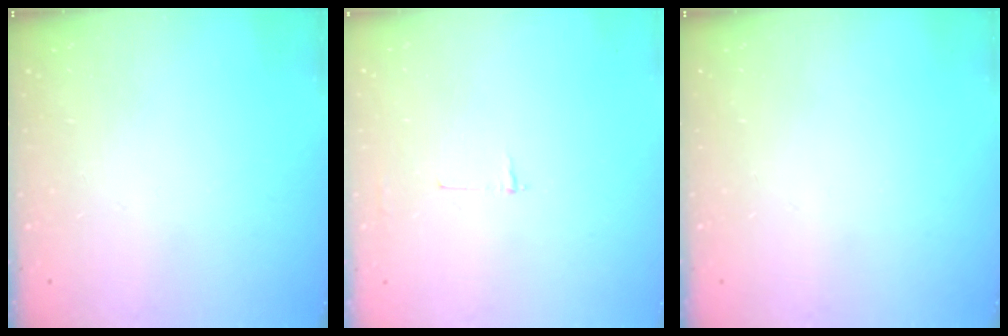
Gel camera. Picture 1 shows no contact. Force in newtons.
{"total": 2.7, "press": 2.7, "slide": 0.3}
{"total": 0.0}